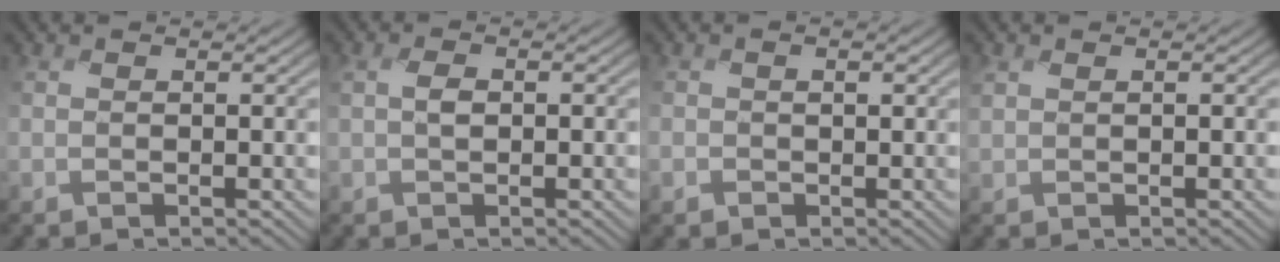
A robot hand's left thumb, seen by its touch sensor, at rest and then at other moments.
{"total": 2.1, "force": [-0.3, 1.2, 1.7], "torque": [-0.037, 0.002, -0.007]}
{"total": 1.4, "force": [-0.2, 1.3, 0.5], "torque": [-0.014, -0.004, -0.005]}
{"total": 1.5, "force": [0.4, 1.1, 0.9], "torque": [-0.026, -0.001, 0.008]}